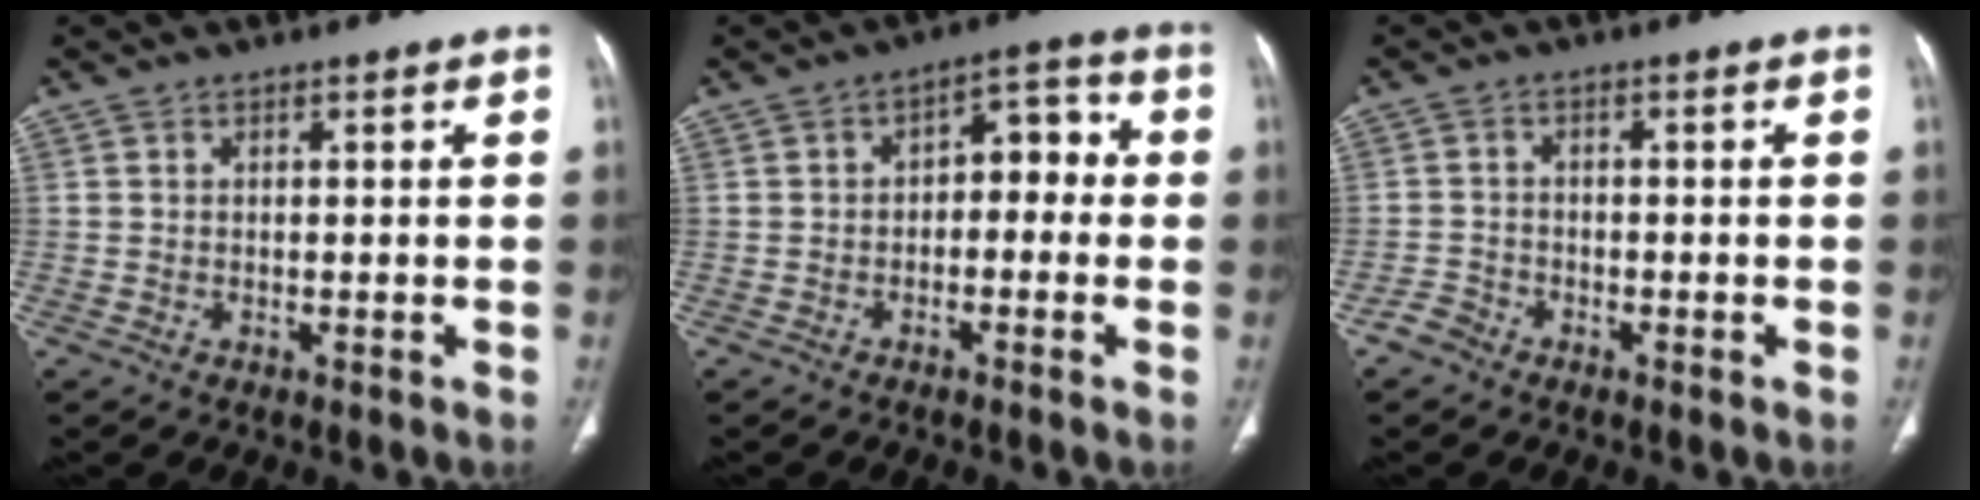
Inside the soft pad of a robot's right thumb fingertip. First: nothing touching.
{"total": 6.8, "force": [-0.7, 4.3, 5.3], "torque": [-0.042, 0.039, -0.020]}
{"total": 2.5, "force": [-1.9, 1.6, 0.3], "torque": [-0.005, 0.011, -0.040]}